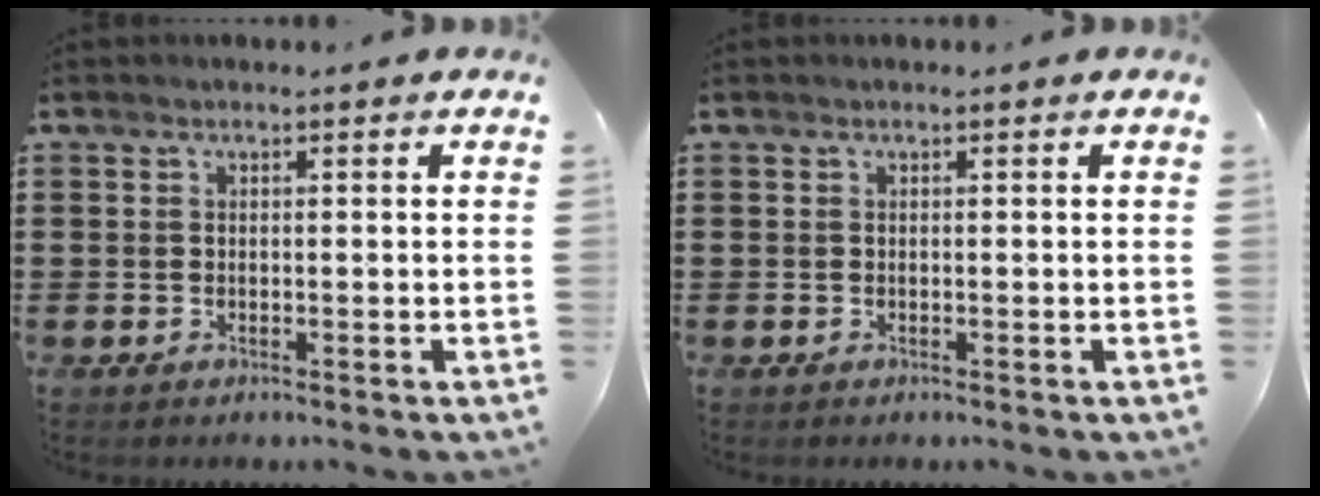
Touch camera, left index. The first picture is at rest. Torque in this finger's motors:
{"motor_torque": [-0.01, -0.01, 0.00, 0.00]}